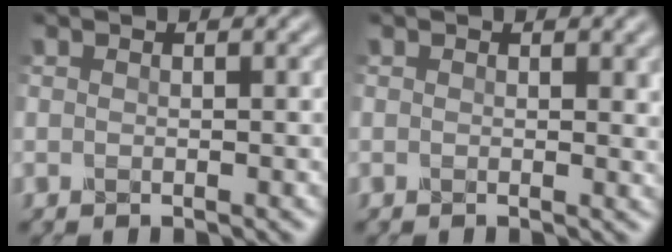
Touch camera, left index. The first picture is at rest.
{"total": 0.9, "force": [0.2, 0.3, 0.8], "torque": [-0.022, -0.005, 0.002]}